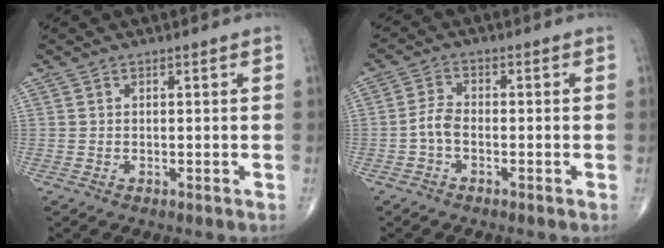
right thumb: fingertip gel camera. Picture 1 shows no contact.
{"total": 3.1, "force": [-1.2, 1.6, 2.4], "torque": [-0.051, 0.014, -0.029]}